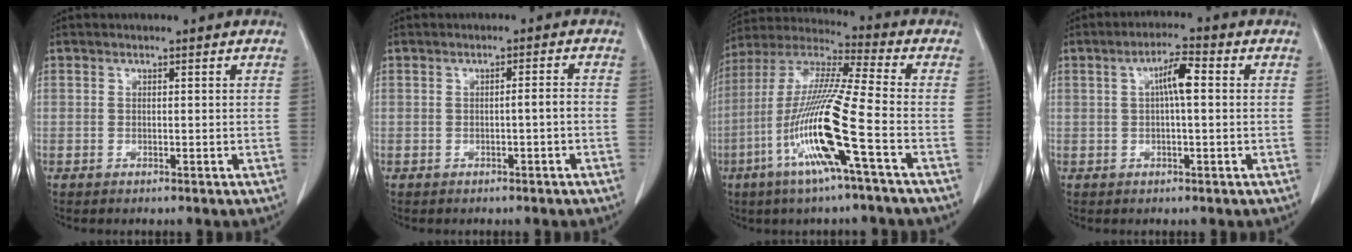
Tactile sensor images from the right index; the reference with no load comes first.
{"total": 1.5, "force": [-0.6, -0.1, 1.4], "torque": [-0.021, 0.001, -0.008]}
{"total": 16.4, "force": [-5.9, -0.7, 15.3], "torque": [-0.314, -0.015, -0.122]}
{"total": 4.6, "force": [0.7, 0.7, 4.5], "torque": [-0.081, 0.012, 0.009]}